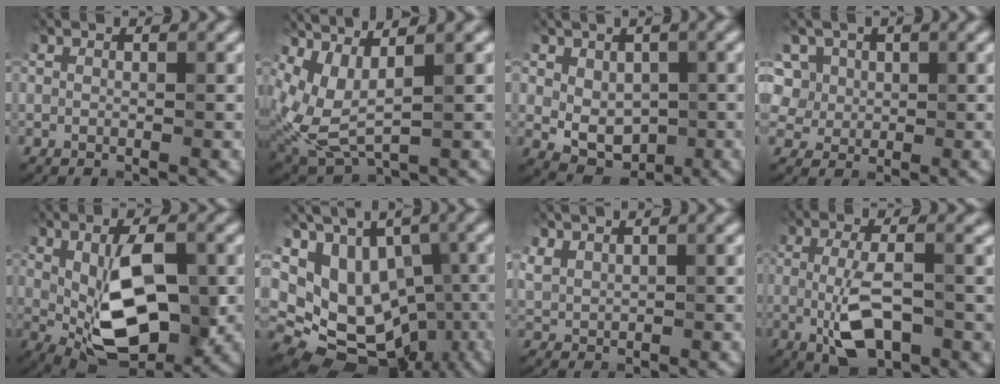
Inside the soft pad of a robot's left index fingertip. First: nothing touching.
{"total": 4.6, "force": [1.3, 1.7, 4.0], "torque": [-0.113, -0.005, 0.035]}
{"total": 3.3, "force": [-0.4, 2.5, 2.1], "torque": [-0.035, -0.010, -0.003]}
{"total": 5.9, "force": [2.6, 5.0, 1.9], "torque": [-0.039, 0.017, 0.028]}
{"total": 7.9, "force": [-0.4, 3.4, 7.2], "torque": [-0.121, -0.009, -0.005]}
{"total": 12.3, "force": [-1.5, 10.2, 6.7], "torque": [-0.110, 0.006, 0.002]}
{"total": 1.2, "force": [1.2, 0.2, 0.0], "torque": [-0.007, 0.005, 0.029]}
{"total": 4.6, "force": [-1.4, 1.6, 4.0], "torque": [-0.083, -0.013, -0.027]}